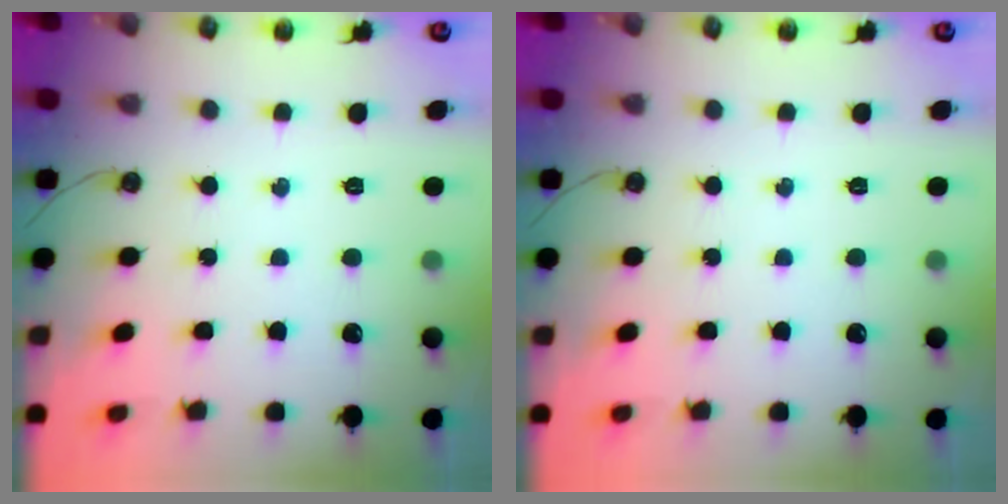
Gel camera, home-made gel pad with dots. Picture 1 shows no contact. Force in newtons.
{"total": 0.0}